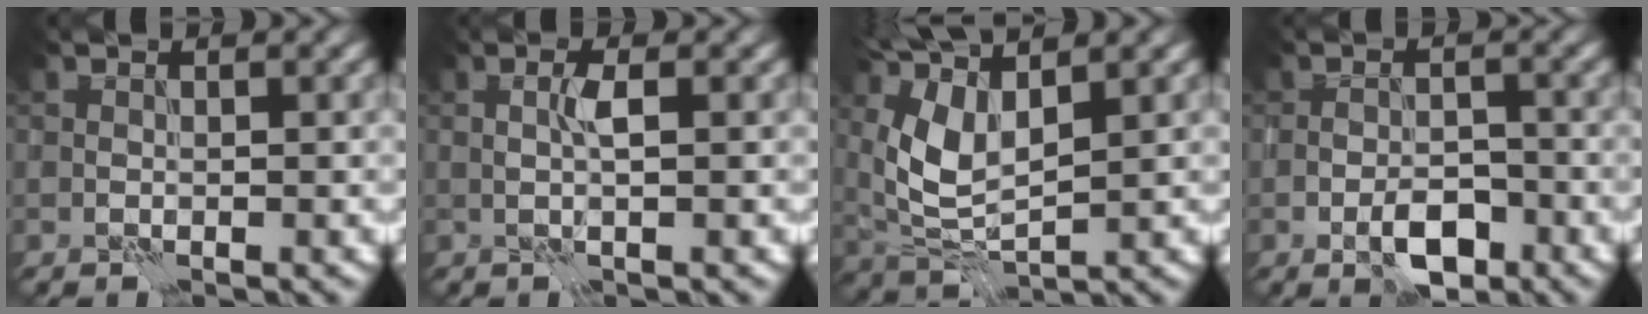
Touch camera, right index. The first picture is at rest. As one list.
[{"total": 1.1, "force": [0.5, -0.5, 0.9], "torque": [-0.021, 0.003, 0.011]}, {"total": 6.6, "force": [2.8, 2.3, 5.5], "torque": [-0.135, 0.002, 0.059]}, {"total": 3.5, "force": [-2.0, 1.6, 2.5], "torque": [-0.035, 0.001, -0.030]}]